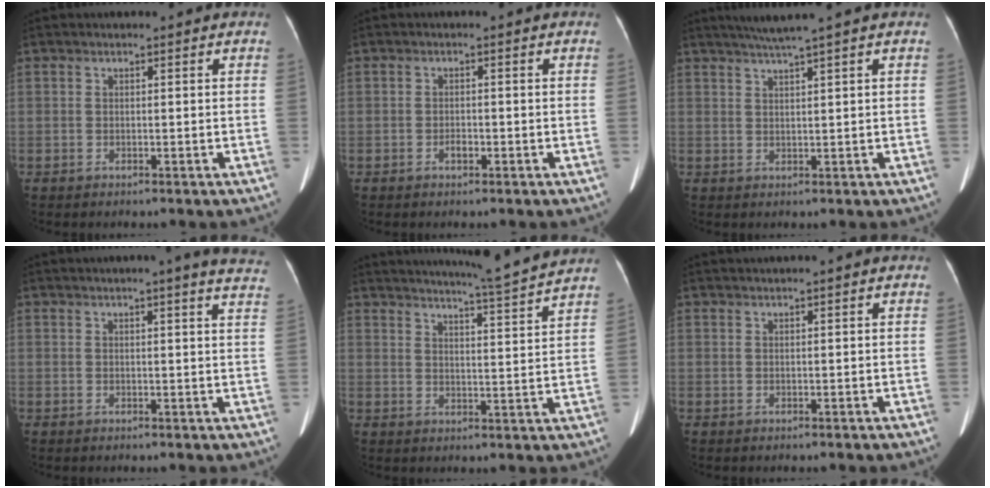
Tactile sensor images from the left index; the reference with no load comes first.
{"total": 2.0, "force": [-1.9, 0.6, 0.5], "torque": [-0.010, 0.002, -0.026]}
{"total": 3.9, "force": [2.9, -1.1, 2.2], "torque": [-0.044, 0.004, 0.056]}
{"total": 11.1, "force": [9.6, 0.0, 5.7], "torque": [-0.061, -0.017, 0.084]}
{"total": 10.6, "force": [9.7, -2.0, 3.6], "torque": [-0.067, -0.023, 0.133]}
{"total": 1.6, "force": [1.2, -0.3, 1.0], "torque": [-0.019, 0.019, 0.023]}